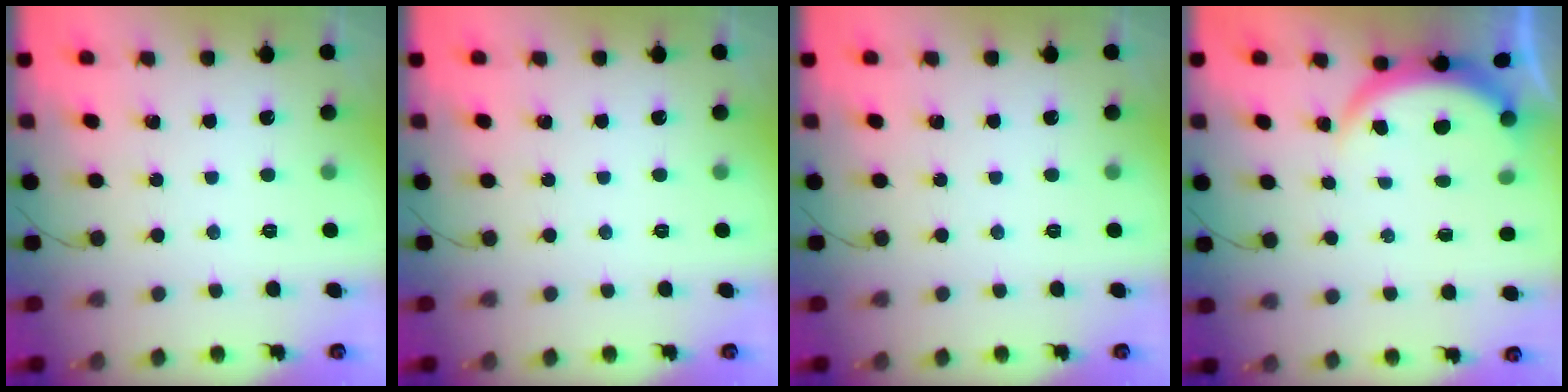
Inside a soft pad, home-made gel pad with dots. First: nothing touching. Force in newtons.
{"total": 0.0}
{"total": 0.0}
{"total": 3.9, "press": 3.9, "slide": 0.2}